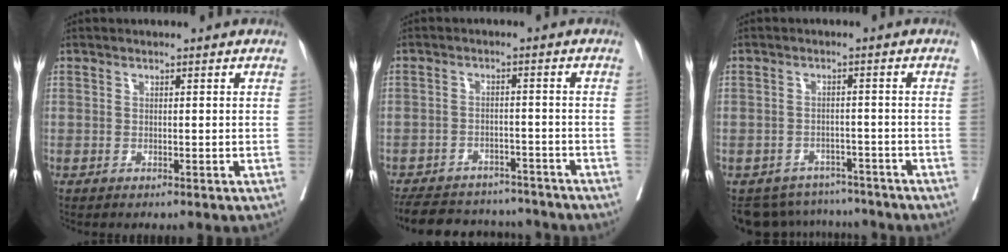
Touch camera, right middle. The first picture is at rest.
{"total": 15.1, "force": [-13.5, 5.0, 4.4], "torque": [-0.101, 0.003, -0.182]}
{"total": 8.6, "force": [-8.0, 3.2, 0.0], "torque": [-0.001, 0.012, -0.105]}